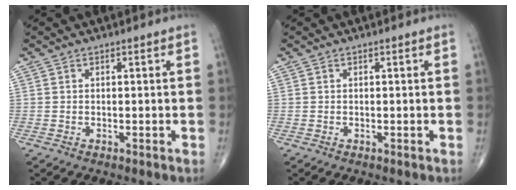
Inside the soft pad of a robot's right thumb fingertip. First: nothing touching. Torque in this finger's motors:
{"motor_torque": [0.03, 0.04, 0.01, 0.00, 0.00]}